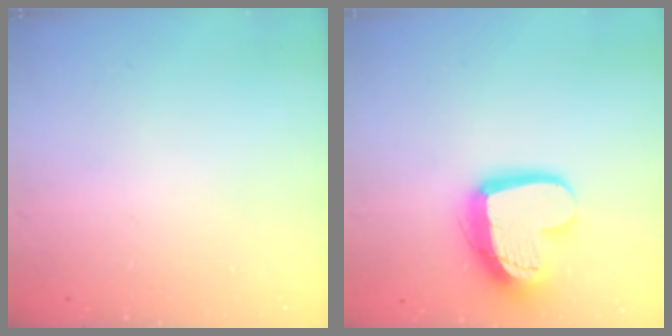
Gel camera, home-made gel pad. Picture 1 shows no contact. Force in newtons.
{"total": 16.2, "press": 16.1, "slide": 1.3}